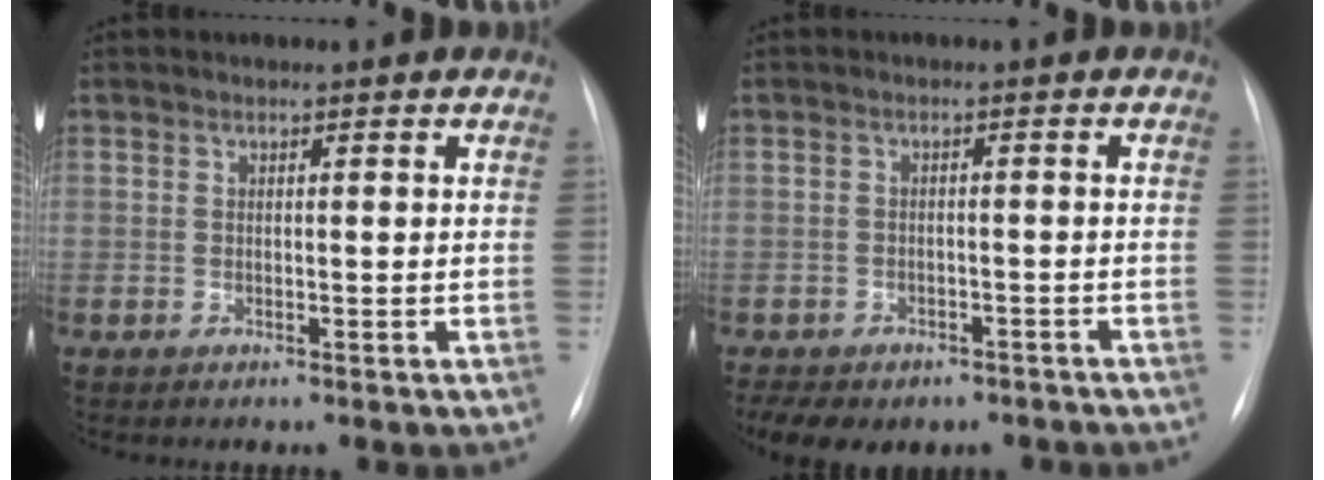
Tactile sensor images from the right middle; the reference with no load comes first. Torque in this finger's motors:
{"motor_torque": [1.08, -1.06, 0.15, 0.05]}